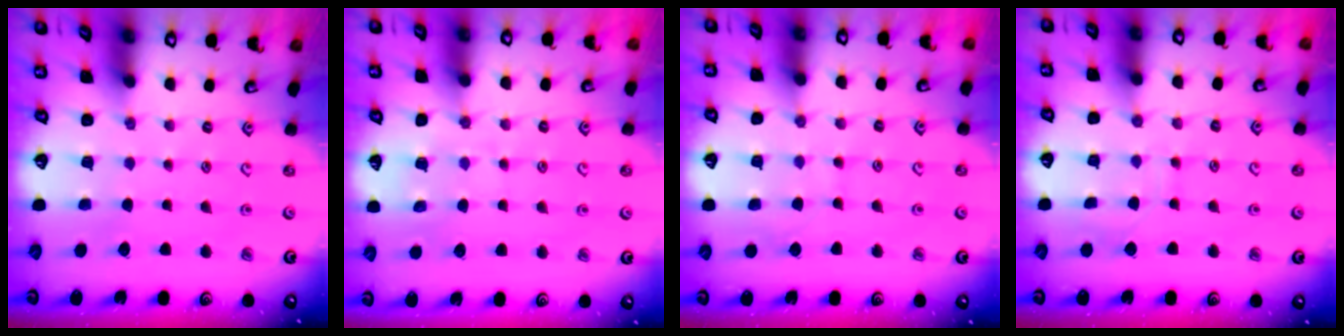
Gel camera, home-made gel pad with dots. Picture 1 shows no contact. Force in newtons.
{"total": 6.0, "press": 5.9, "slide": 0.7}
{"total": 6.1, "press": 6.1, "slide": 0.4}
{"total": 4.6, "press": 4.5, "slide": 0.5}